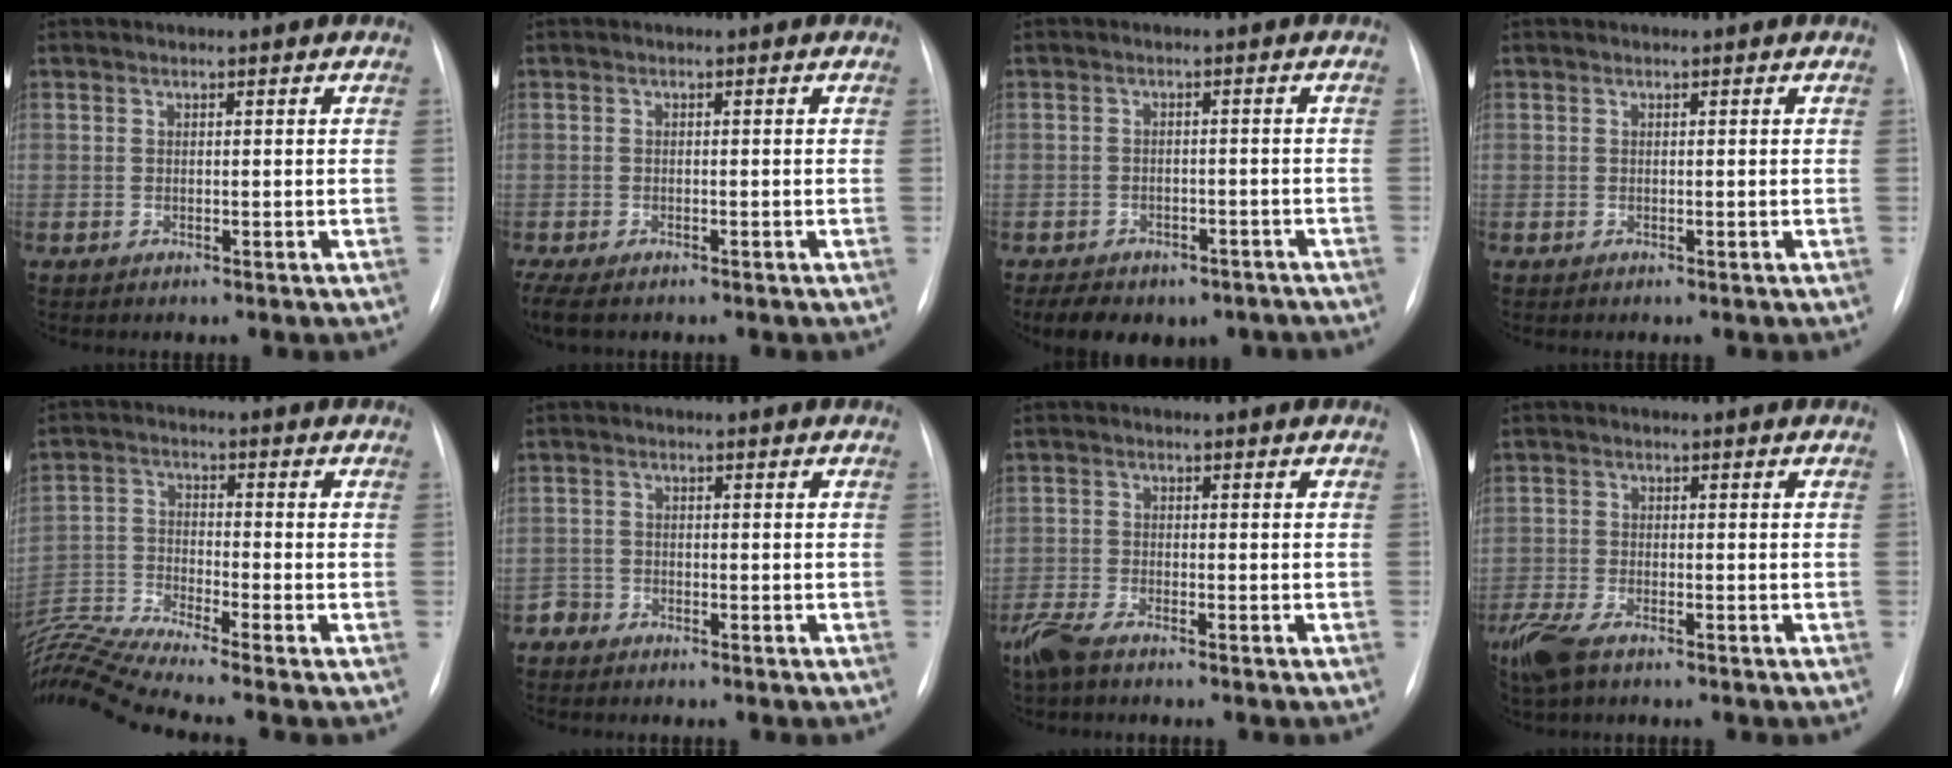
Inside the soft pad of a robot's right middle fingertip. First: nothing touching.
{"total": 6.7, "force": [-5.0, 2.7, 3.6], "torque": [-0.073, -0.009, -0.075]}
{"total": 12.2, "force": [-9.0, 6.5, 4.9], "torque": [-0.083, 0.005, -0.110]}
{"total": 0.0}
{"total": 13.5, "force": [-12.1, -2.1, 5.5], "torque": [-0.121, -0.008, -0.224]}
{"total": 1.5, "force": [-1.3, 0.5, -0.6], "torque": [0.017, 0.000, -0.025]}
{"total": 4.0, "force": [-3.3, 0.7, 2.1], "torque": [-0.053, -0.012, -0.066]}
{"total": 6.1, "force": [-4.5, 1.9, 3.7], "torque": [-0.084, -0.015, -0.083]}